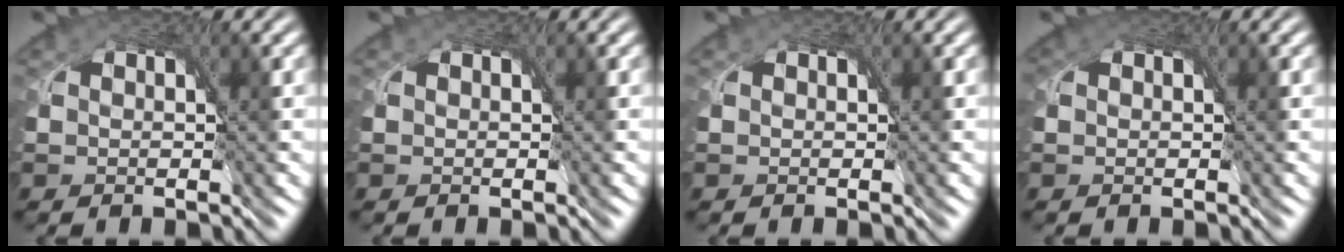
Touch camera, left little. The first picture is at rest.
{"total": 0.0}
{"total": 0.0}
{"total": 1.0, "force": [0.4, 0.8, 0.5], "torque": [-0.015, 0.001, 0.004]}